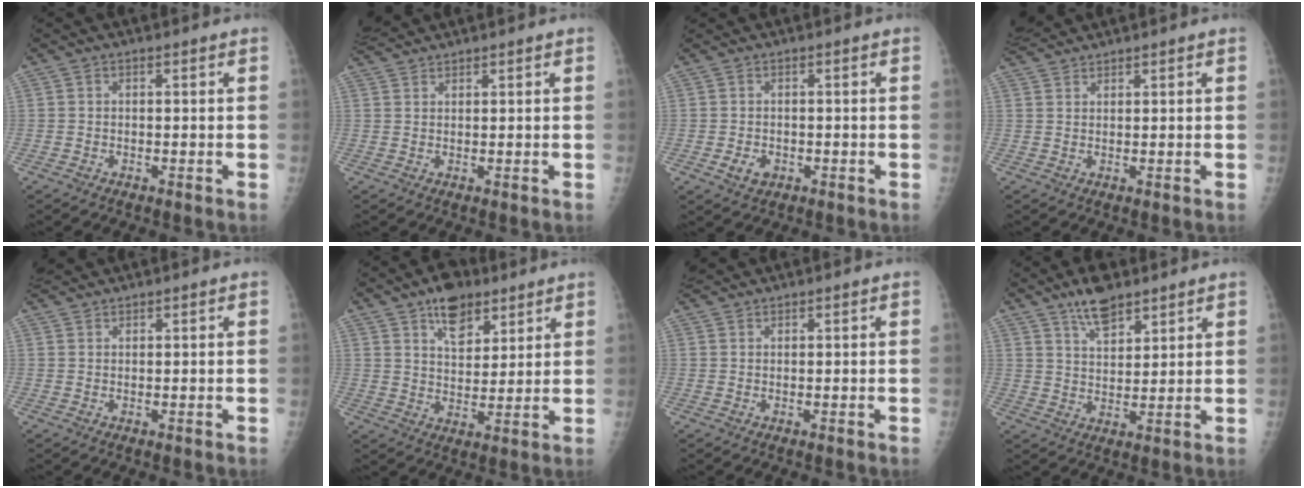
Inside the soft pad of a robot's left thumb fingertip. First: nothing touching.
{"total": 3.7, "force": [3.6, 0.1, 0.7], "torque": [-0.019, 0.015, 0.075]}
{"total": 2.3, "force": [-0.6, 1.9, 1.2], "torque": [-0.012, 0.000, -0.002]}
{"total": 4.3, "force": [4.2, 0.4, 0.9], "torque": [-0.023, 0.014, 0.088]}
{"total": 2.5, "force": [2.5, 0.1, 0.4], "torque": [-0.012, 0.016, 0.053]}
{"total": 9.5, "force": [6.1, 5.1, 5.2], "torque": [-0.057, -0.032, 0.101]}
{"total": 2.1, "force": [2.1, 0.2, 0.3], "torque": [-0.007, 0.016, 0.043]}
{"total": 7.5, "force": [5.6, 2.9, 4.0], "torque": [-0.050, -0.032, 0.101]}